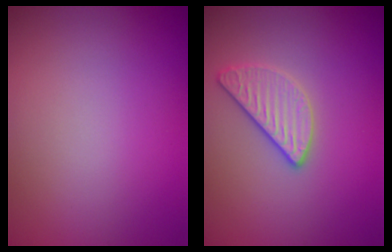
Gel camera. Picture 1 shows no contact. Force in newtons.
{"total": 2.5, "press": 2.4, "slide": 0.8}